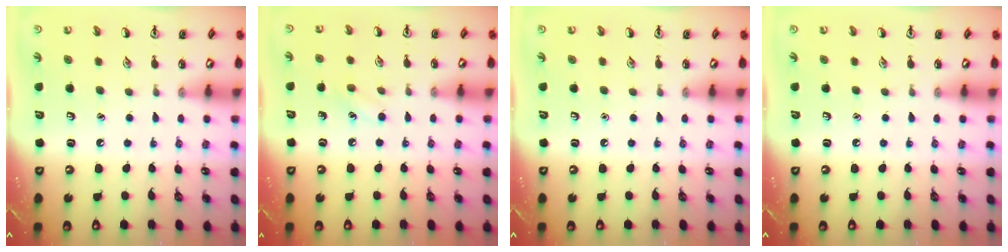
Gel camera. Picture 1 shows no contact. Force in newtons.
{"total": 5.4, "press": 5.1, "slide": 1.6}
{"total": 0.0}
{"total": 0.0}